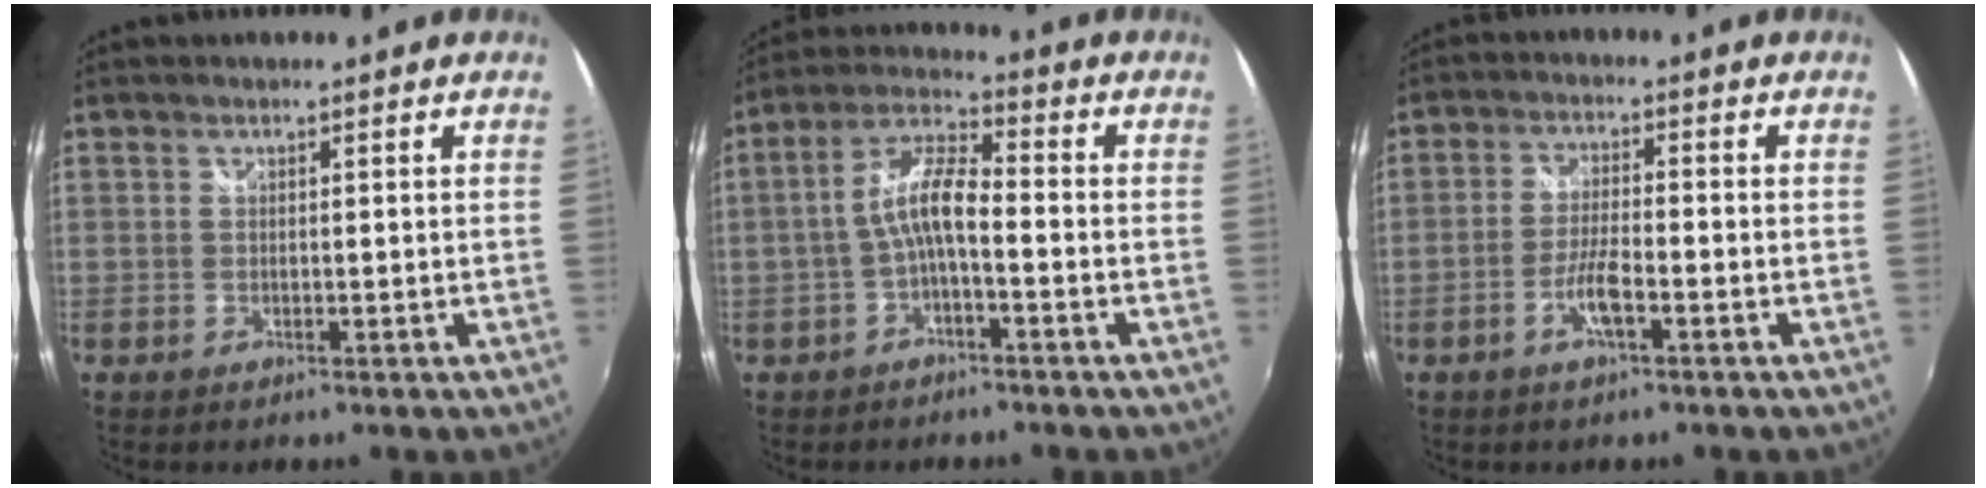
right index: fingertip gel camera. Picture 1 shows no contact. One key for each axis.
{"total": 7.1, "fx": -2.0, "fy": 1.8, "fz": 6.6, "tx": -0.145, "ty": 0.019, "tz": -0.040}
{"total": 5.0, "fx": -2.6, "fy": 0.7, "fz": 4.2, "tx": -0.090, "ty": 0.000, "tz": -0.049}